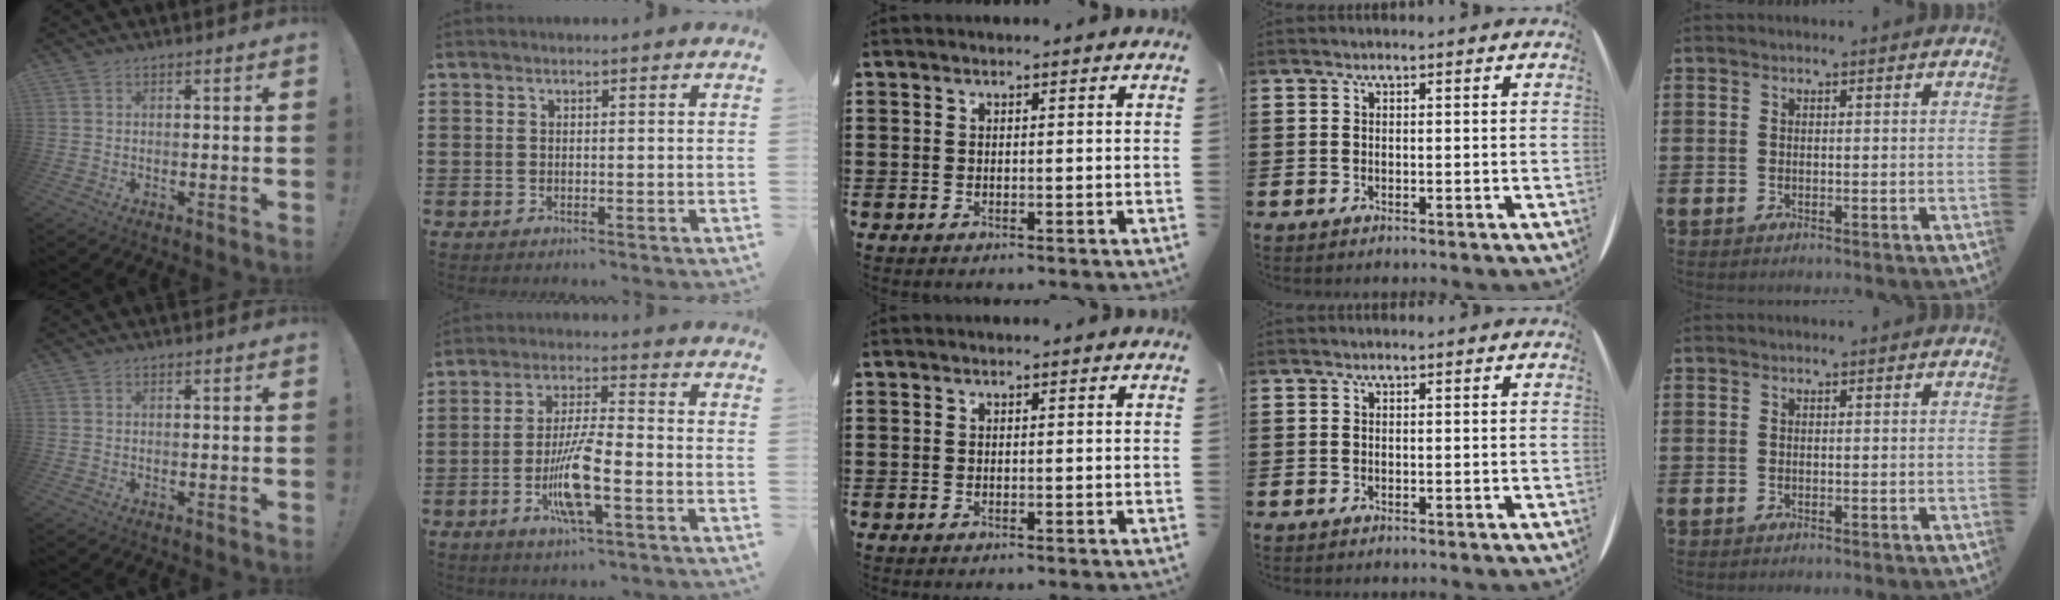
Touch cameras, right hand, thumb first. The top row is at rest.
{"index": {"total": 8.8, "force": [-3.1, 1.7, 8.1], "torque": [-0.171, -0.014, -0.061]}}